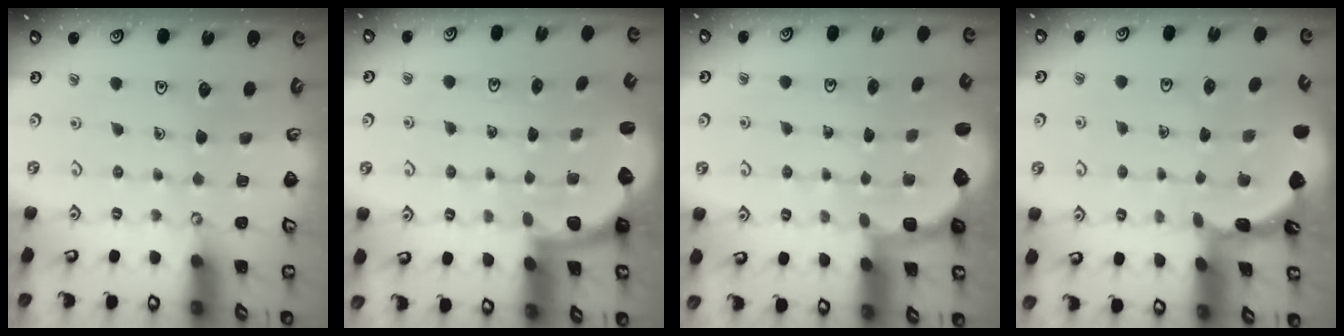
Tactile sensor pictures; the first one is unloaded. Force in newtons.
{"total": 2.2, "press": 2.1, "slide": 0.8}
{"total": 2.8, "press": 2.1, "slide": 1.8}
{"total": 1.8, "press": 1.8, "slide": 0.1}